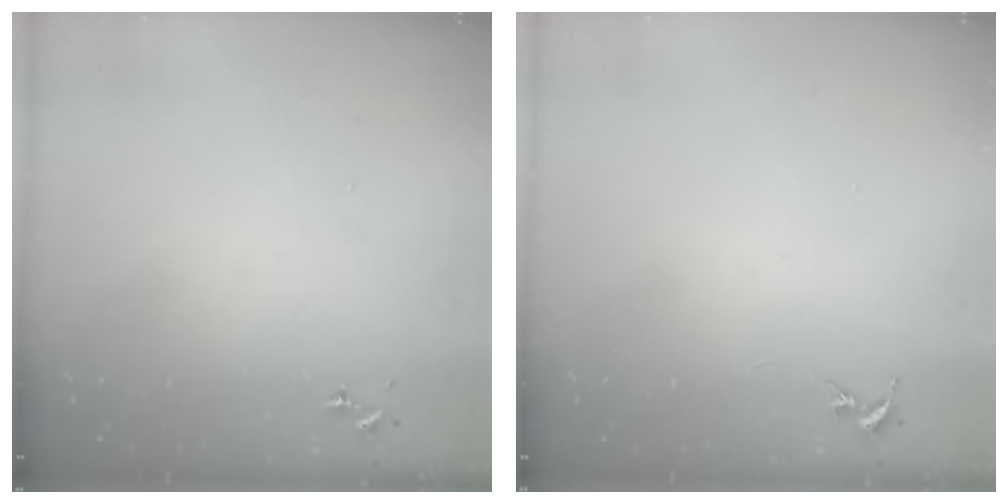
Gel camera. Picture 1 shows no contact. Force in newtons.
{"total": 0.0}